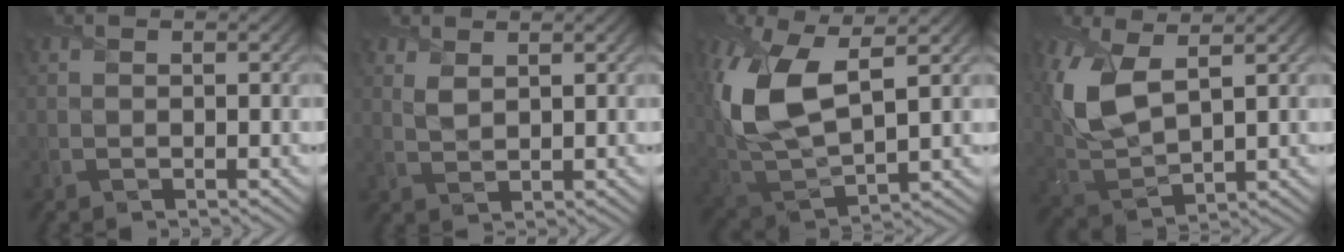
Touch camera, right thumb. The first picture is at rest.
{"total": 1.5, "force": [1.2, 0.5, 0.6], "torque": [-0.017, -0.003, 0.032]}
{"total": 13.8, "force": [3.7, 6.8, 11.4], "torque": [-0.279, 0.000, 0.077]}
{"total": 9.6, "force": [3.7, 4.7, 7.6], "torque": [-0.199, 0.001, 0.073]}